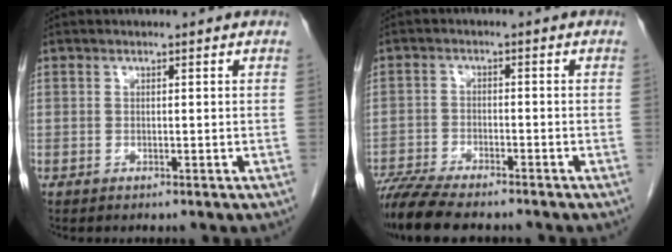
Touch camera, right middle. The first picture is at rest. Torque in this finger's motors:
{"motor_torque": [1.22, -0.92, 0.13, 0.12]}